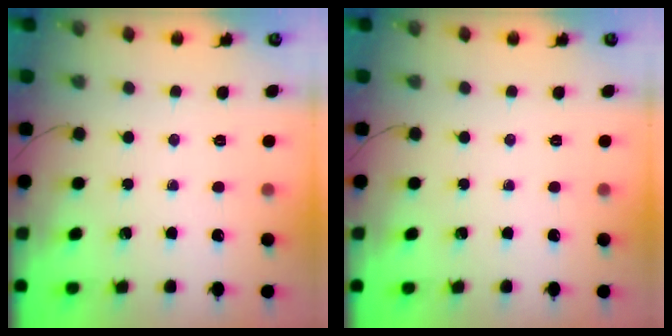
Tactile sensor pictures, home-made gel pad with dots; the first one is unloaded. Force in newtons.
{"total": 0.0}